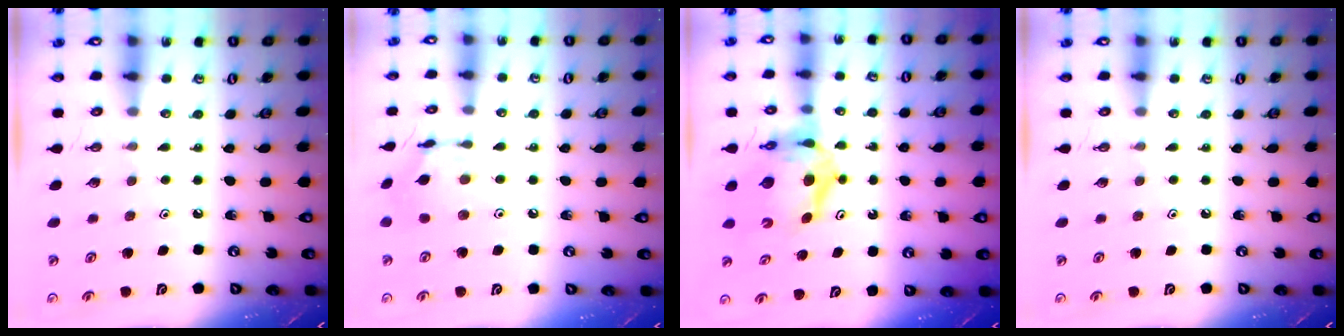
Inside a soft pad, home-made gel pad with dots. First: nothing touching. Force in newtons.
{"total": 10.6, "press": 10.6, "slide": 0.7}
{"total": 9.8, "press": 9.7, "slide": 1.0}
{"total": 0.0}